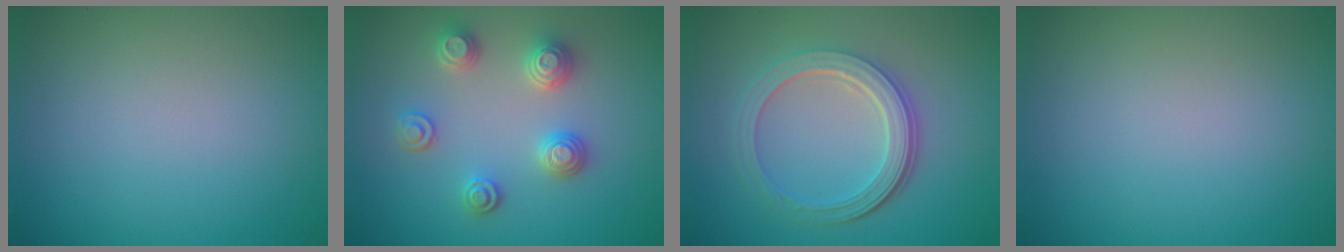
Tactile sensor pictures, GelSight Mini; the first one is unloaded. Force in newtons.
{"total": 3.5, "press": 3.2, "slide": 1.5}
{"total": 5.0, "press": 3.8, "slide": 3.2}
{"total": 0.0}